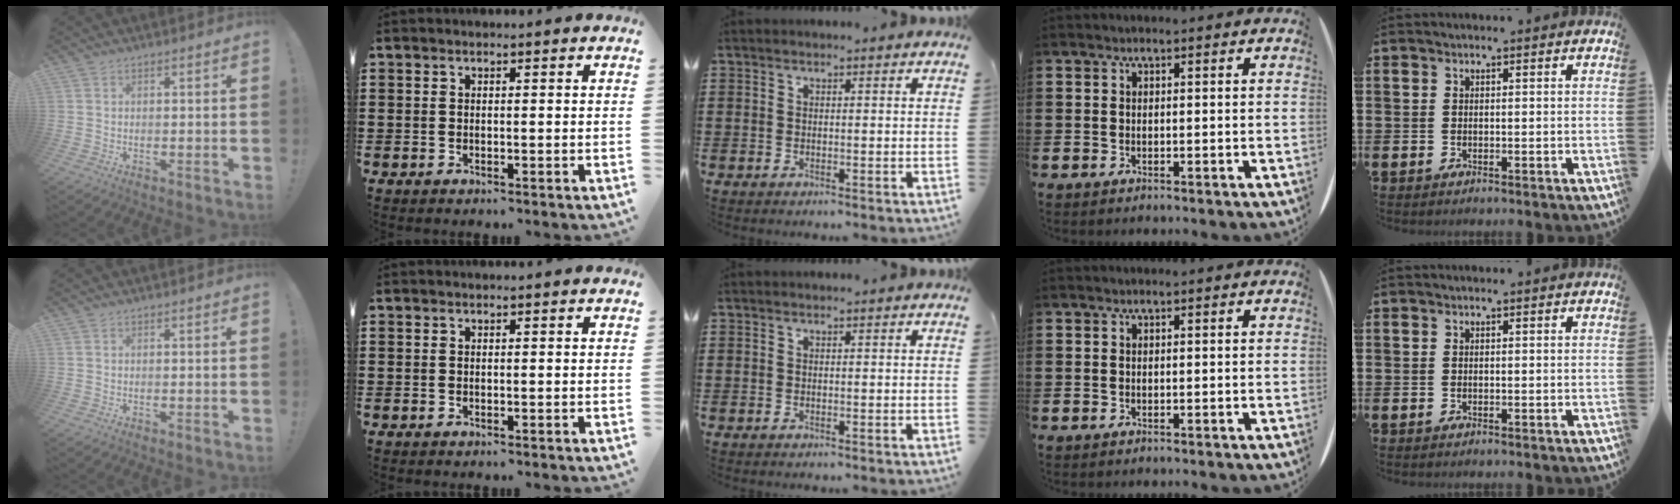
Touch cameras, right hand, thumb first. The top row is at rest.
{}